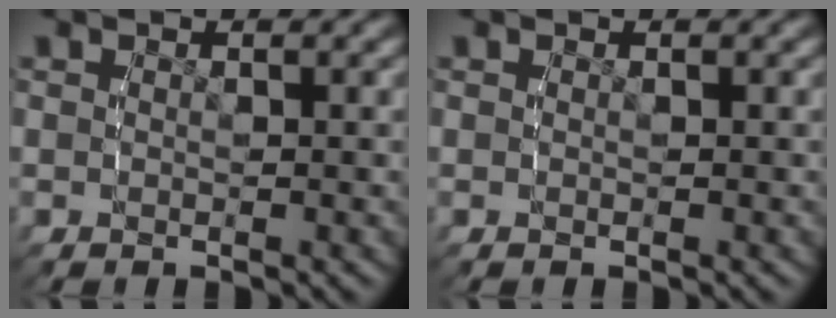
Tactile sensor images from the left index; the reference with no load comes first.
{"total": 0.0}